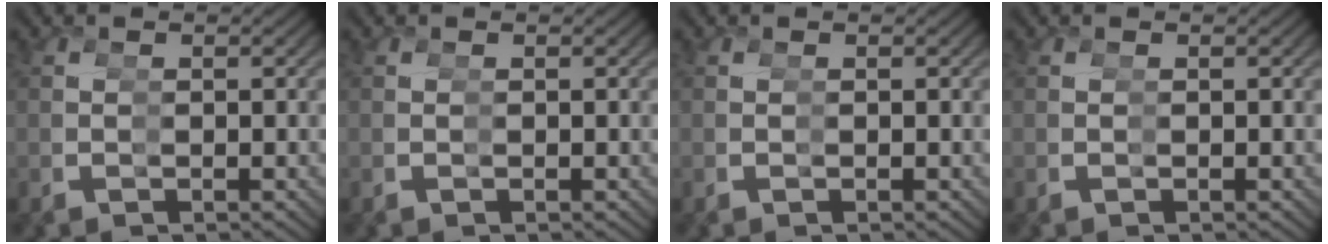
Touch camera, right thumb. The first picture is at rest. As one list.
[{"total": 0.0}, {"total": 0.0}, {"total": 0.0}]